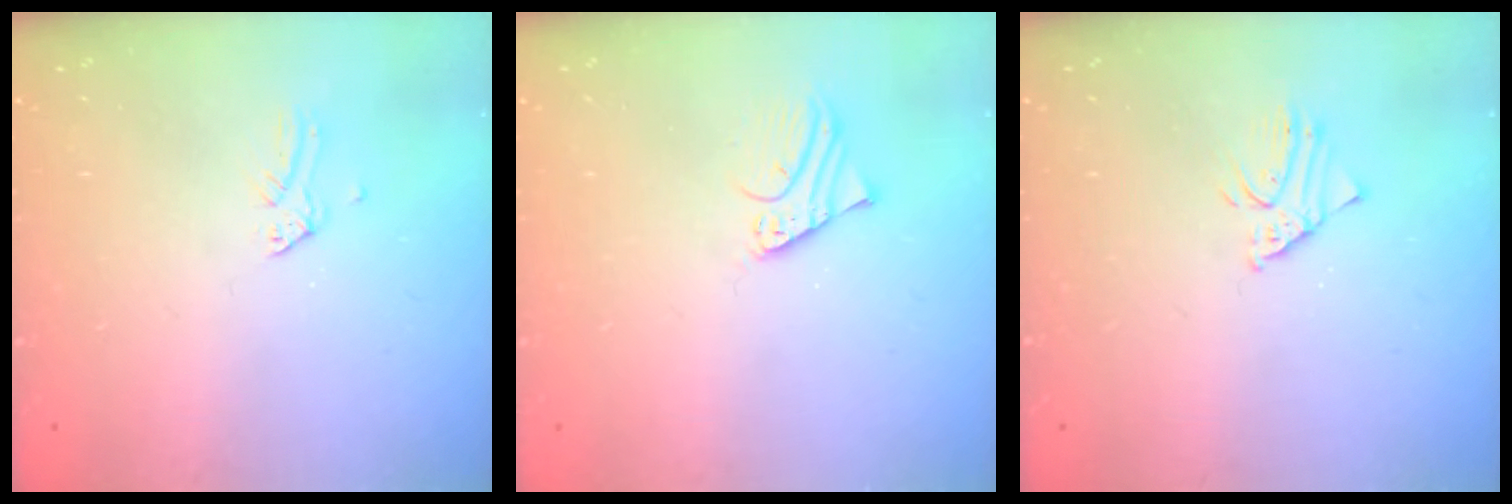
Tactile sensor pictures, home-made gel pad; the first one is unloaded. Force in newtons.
{"total": 1.7, "press": 1.7, "slide": 0.1}
{"total": 2.2, "press": 2.2, "slide": 0.2}